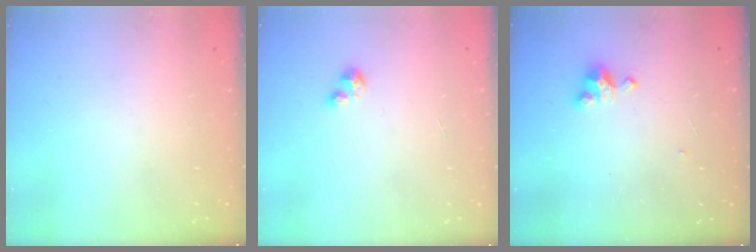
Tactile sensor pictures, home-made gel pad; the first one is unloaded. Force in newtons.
{"total": 2.0, "press": 2.0, "slide": 0.2}
{"total": 2.6, "press": 2.6, "slide": 0.3}